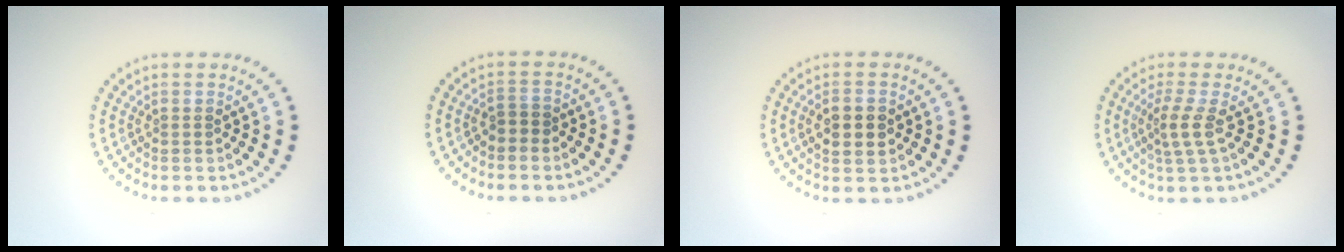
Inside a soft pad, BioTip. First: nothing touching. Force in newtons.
{"total": 1.3, "press": 1.1, "slide": 0.6}
{"total": 2.8, "press": 2.8, "slide": 0.1}
{"total": 2.3, "press": 1.5, "slide": 1.6}